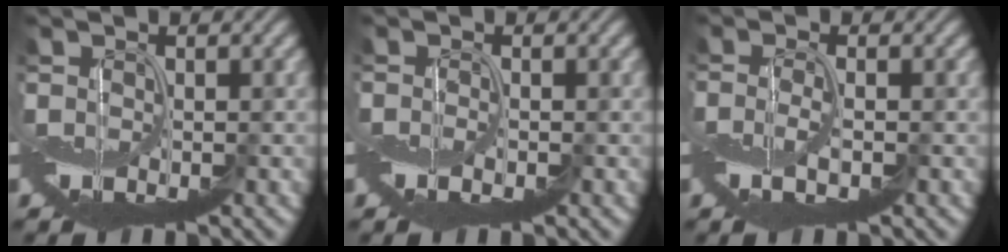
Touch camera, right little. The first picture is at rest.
{"total": 0.9, "force": [-0.6, 0.0, 0.6], "torque": [-0.016, 0.000, -0.015]}
{"total": 1.5, "force": [-0.6, 0.2, 1.4], "torque": [-0.038, -0.001, -0.014]}